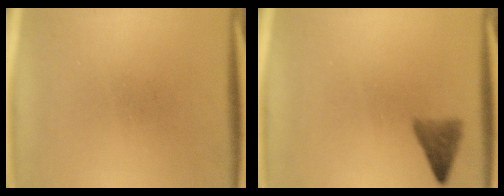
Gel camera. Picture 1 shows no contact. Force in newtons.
{"total": 2.8}